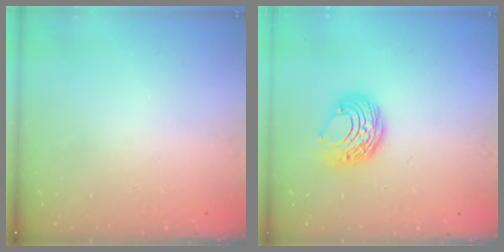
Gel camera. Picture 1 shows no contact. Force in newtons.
{"total": 8.9, "press": 8.9, "slide": 0.3}